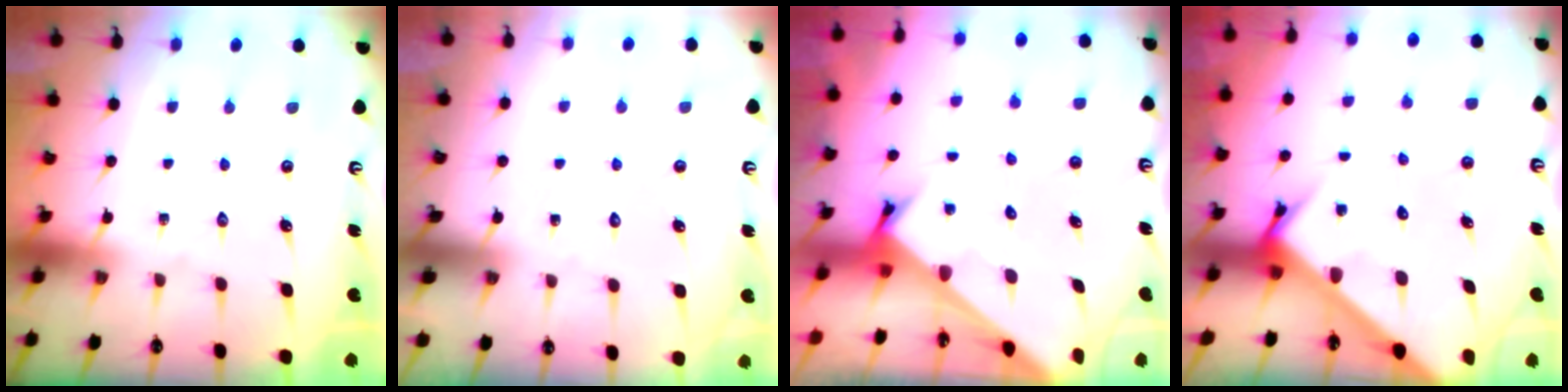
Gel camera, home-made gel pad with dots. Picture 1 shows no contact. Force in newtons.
{"total": 3.5, "press": 3.5, "slide": 0.2}
{"total": 2.4, "press": 2.4, "slide": 0.2}
{"total": 4.6, "press": 4.6, "slide": 0.3}